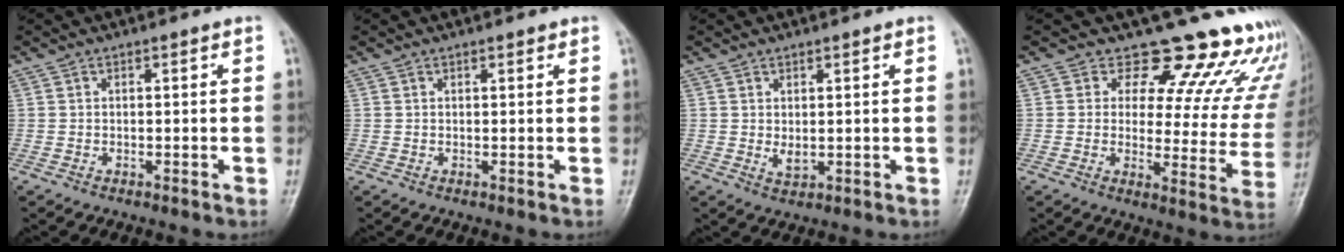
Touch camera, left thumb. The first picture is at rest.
{"total": 1.0, "force": [0.8, 0.4, 0.5], "torque": [-0.006, -0.004, 0.010]}
{"total": 2.6, "force": [0.9, 1.4, 2.0], "torque": [-0.032, -0.012, 0.020]}
{"total": 19.5, "force": [16.9, 7.6, 6.2], "torque": [-0.016, -0.126, 0.178]}